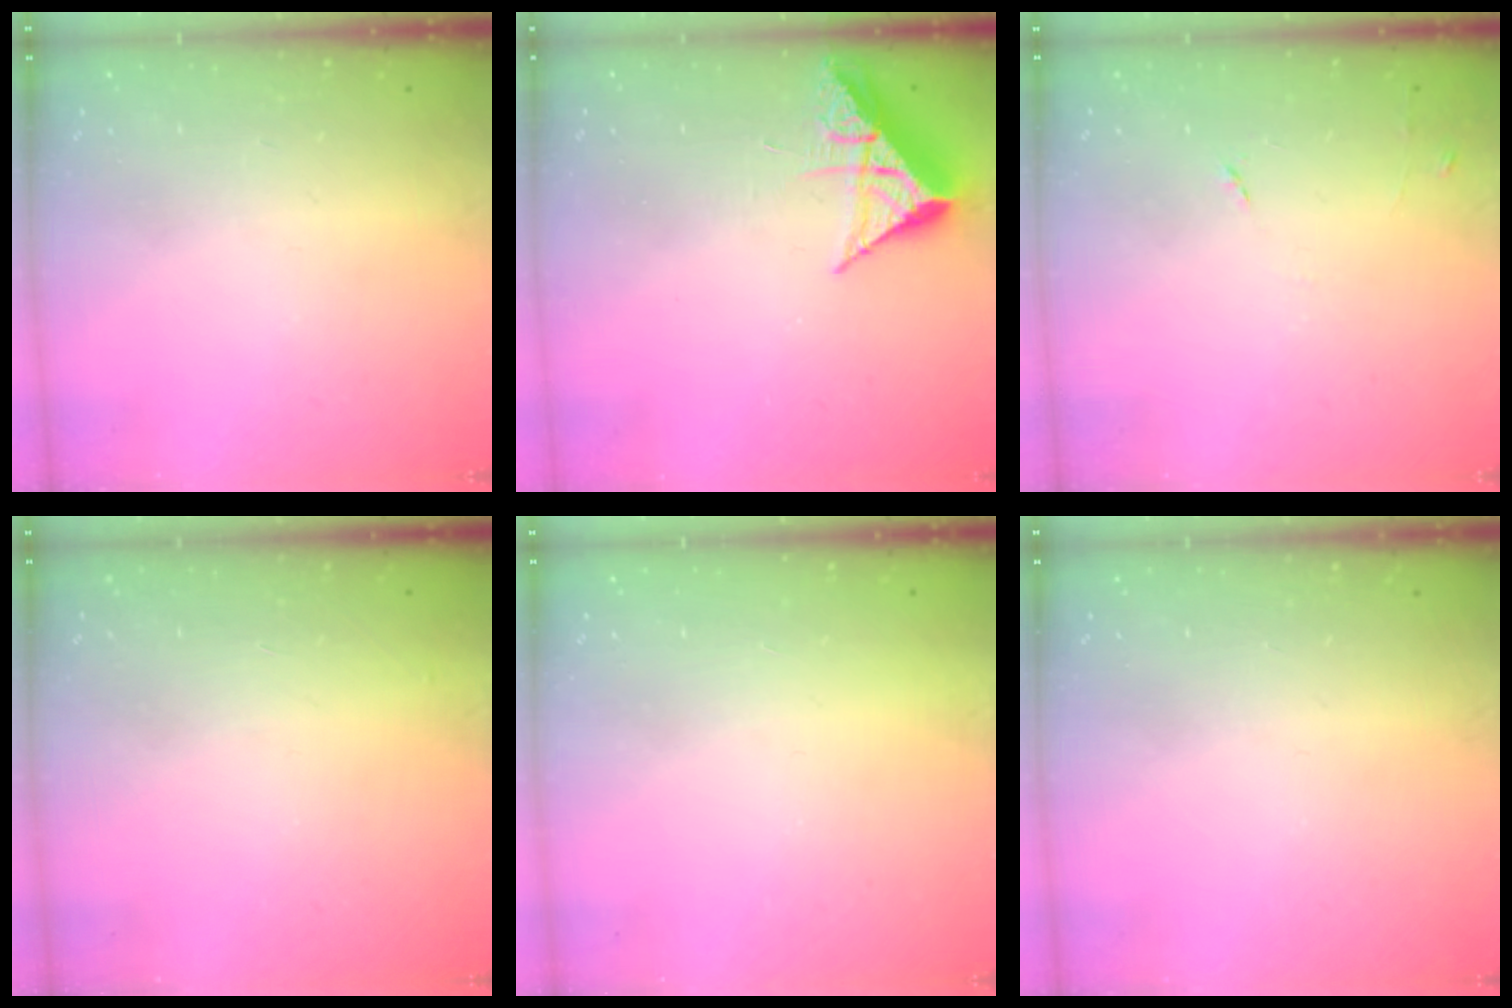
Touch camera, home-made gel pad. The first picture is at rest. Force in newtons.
{"total": 7.0, "press": 7.0, "slide": 0.3}
{"total": 5.3, "press": 5.2, "slide": 0.8}
{"total": 2.9, "press": 2.9, "slide": 0.1}
{"total": 1.5, "press": 1.5, "slide": 0.1}
{"total": 0.0}